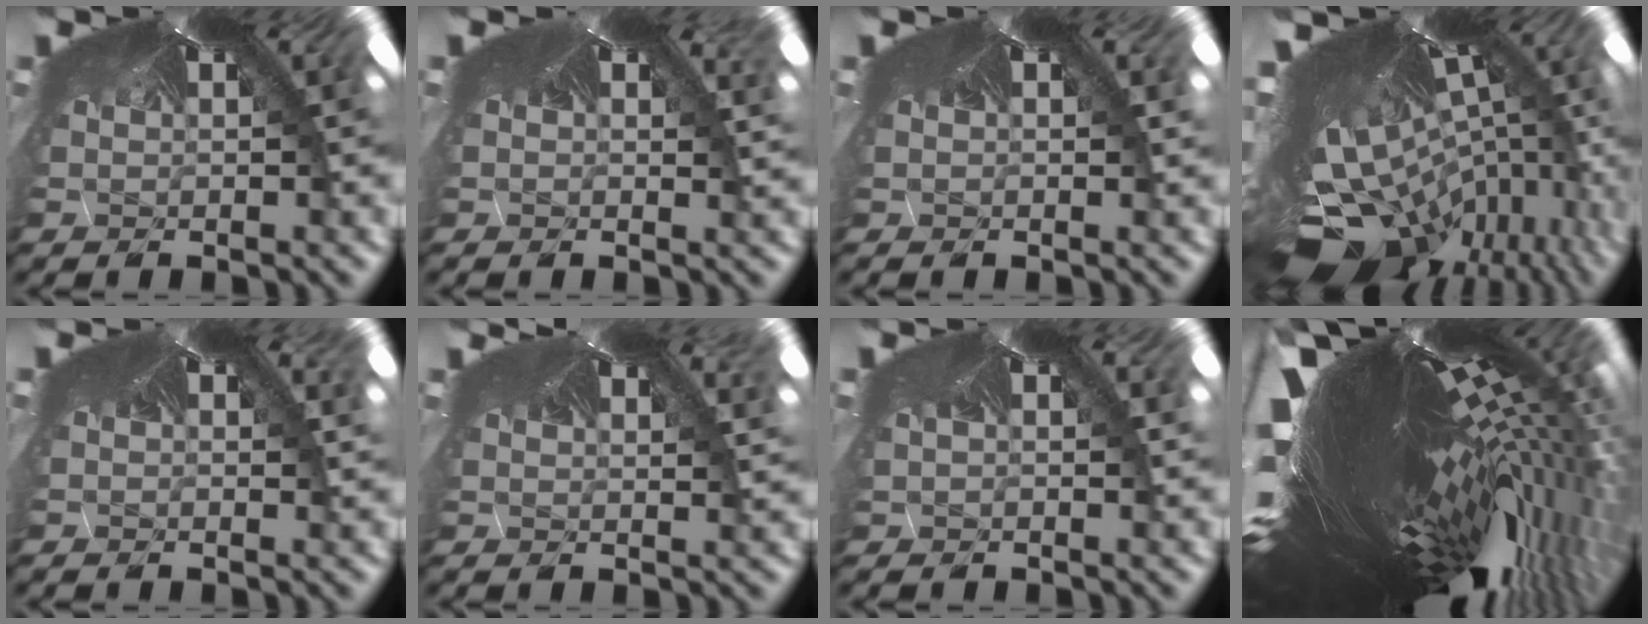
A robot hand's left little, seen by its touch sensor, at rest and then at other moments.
{"total": 0.9, "force": [0.1, 0.5, 0.8], "torque": [-0.011, 0.006, -0.002]}
{"total": 0.7, "force": [-0.4, 0.3, 0.5], "torque": [-0.009, -0.001, -0.006]}
{"total": 7.3, "force": [-7.0, -0.8, 2.0], "torque": [-0.035, -0.110, -0.075]}
{"total": 0.9, "force": [-0.2, 0.5, 0.7], "torque": [-0.010, 0.002, -0.005]}
{"total": 1.2, "force": [1.1, 0.1, 0.4], "torque": [-0.003, 0.009, 0.020]}
{"total": 0.8, "force": [-0.7, 0.2, 0.2], "torque": [-0.005, -0.005, -0.007]}
{"total": 6.8, "force": [-5.8, -1.0, 3.5], "torque": [-0.101, -0.094, -0.054]}